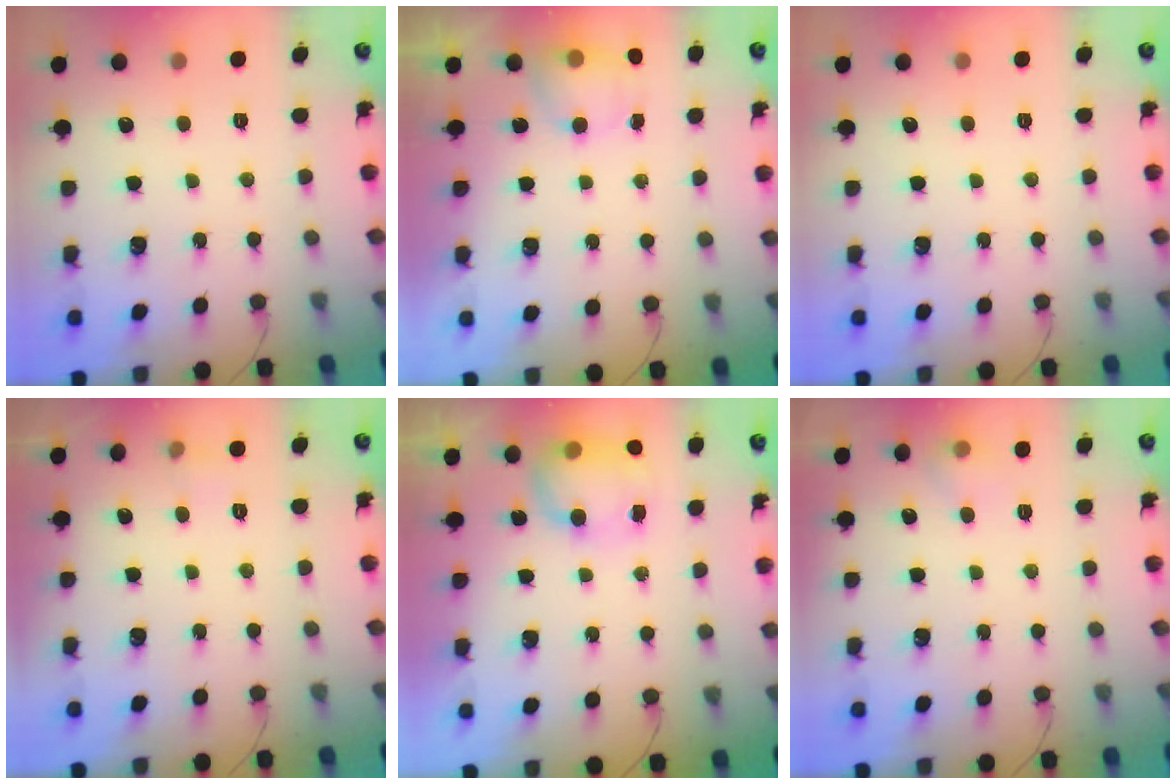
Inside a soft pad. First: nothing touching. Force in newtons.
{"total": 6.9, "press": 5.5, "slide": 4.3}
{"total": 0.0}
{"total": 4.1, "press": 3.9, "slide": 1.3}
{"total": 8.0, "press": 8.0, "slide": 0.8}
{"total": 5.4, "press": 5.2, "slide": 1.4}